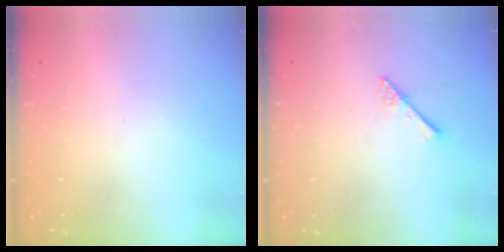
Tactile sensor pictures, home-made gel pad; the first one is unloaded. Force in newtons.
{"total": 2.9, "press": 2.9, "slide": 0.2}